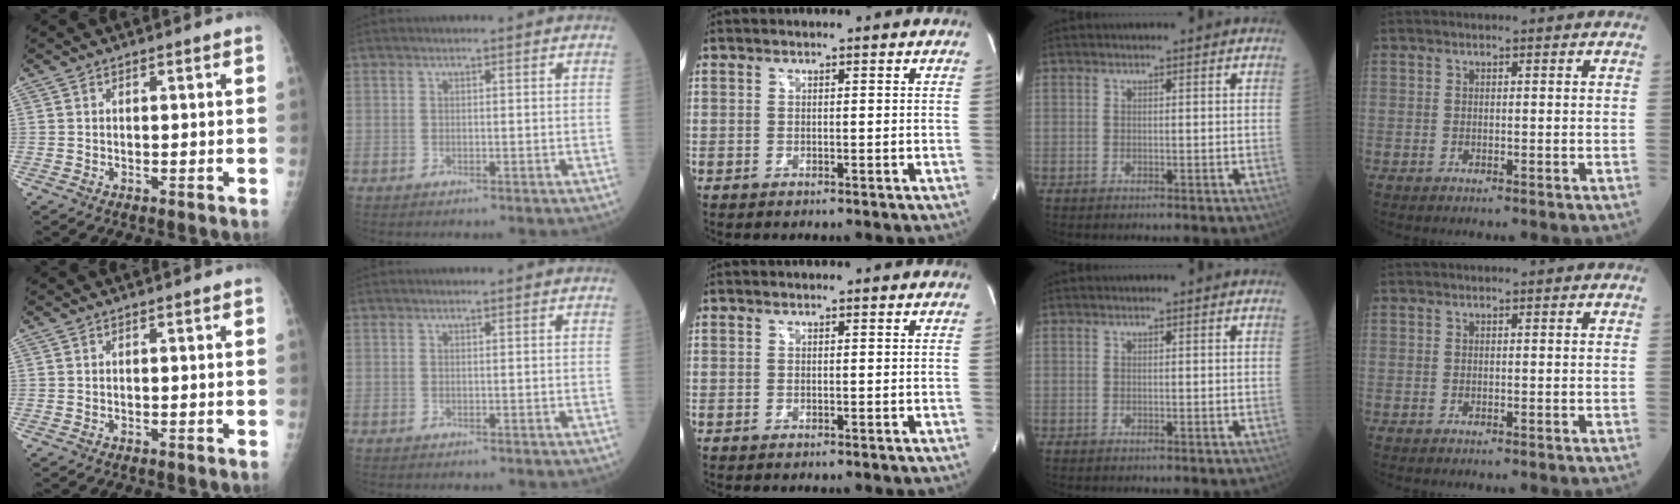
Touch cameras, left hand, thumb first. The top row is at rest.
{}